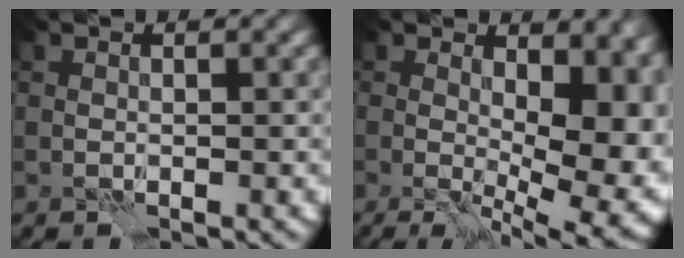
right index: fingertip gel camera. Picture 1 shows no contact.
{"total": 10.7, "force": [1.0, 5.2, 9.3], "torque": [-0.078, 0.004, 0.015]}